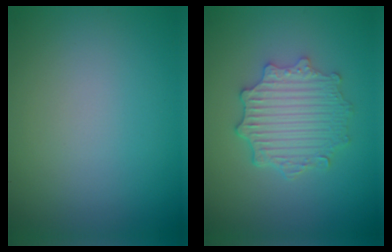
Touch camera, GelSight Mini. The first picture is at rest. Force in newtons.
{"total": 4.5, "press": 3.7, "slide": 2.7}